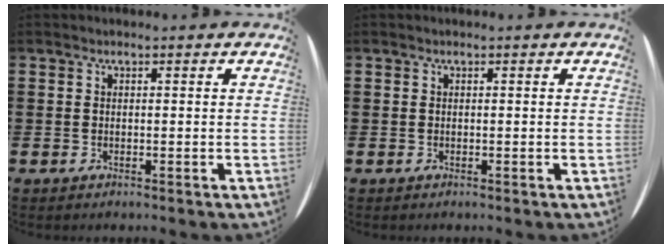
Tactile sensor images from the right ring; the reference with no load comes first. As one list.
[{"total": 0.0}]